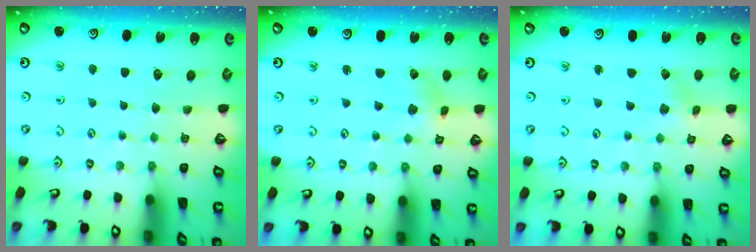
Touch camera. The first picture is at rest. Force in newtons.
{"total": 0.8, "press": 0.8, "slide": 0.2}
{"total": 2.1, "press": 2.0, "slide": 0.3}